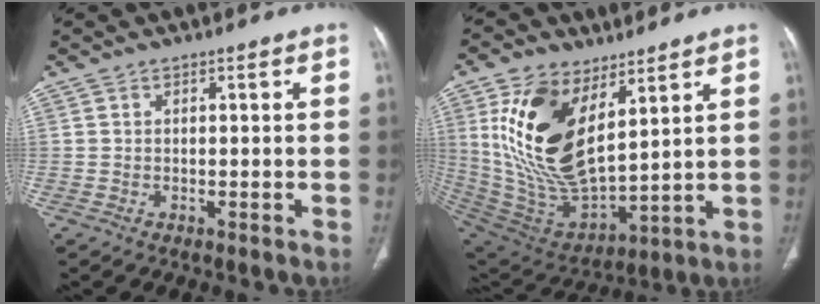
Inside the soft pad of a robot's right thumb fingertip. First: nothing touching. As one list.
[{"total": 20.3, "force": [8.2, 9.6, 15.9], "torque": [-0.297, -0.043, 0.178]}]